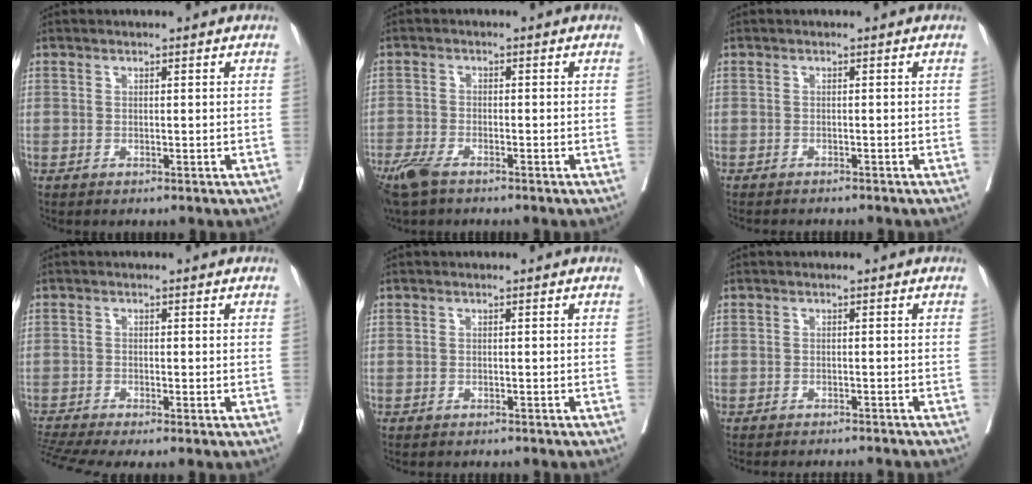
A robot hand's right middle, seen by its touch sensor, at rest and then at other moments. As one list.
[{"total": 5.4, "force": [-4.1, 1.7, 3.2], "torque": [-0.065, -0.011, -0.077]}, {"total": 4.3, "force": [-4.0, 0.7, 1.5], "torque": [-0.015, -0.004, -0.050]}, {"total": 5.2, "force": [-4.5, -1.0, 2.4], "torque": [-0.051, -0.009, -0.083]}, {"total": 4.1, "force": [-3.8, 0.9, 1.5], "torque": [-0.016, -0.003, -0.046]}, {"total": 9.0, "force": [-8.6, 0.6, 2.7], "torque": [-0.023, -0.008, -0.103]}]